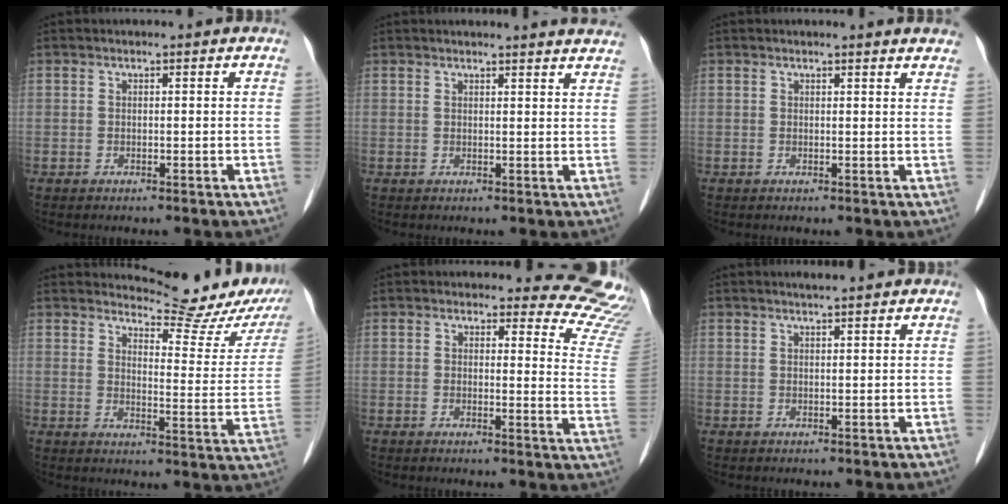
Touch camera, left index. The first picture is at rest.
{"total": 7.6, "force": [7.4, -0.2, 1.7], "torque": [-0.015, -0.011, 0.062]}
{"total": 4.8, "force": [4.6, 0.1, 1.4], "torque": [-0.018, -0.003, 0.029]}
{"total": 11.9, "force": [11.6, 1.2, 2.4], "torque": [-0.014, -0.062, 0.130]}
{"total": 11.0, "force": [10.8, 1.7, -0.3], "torque": [0.048, -0.115, 0.072]}
{"total": 1.9, "force": [1.6, -0.1, 1.1], "torque": [-0.015, 0.010, 0.027]}